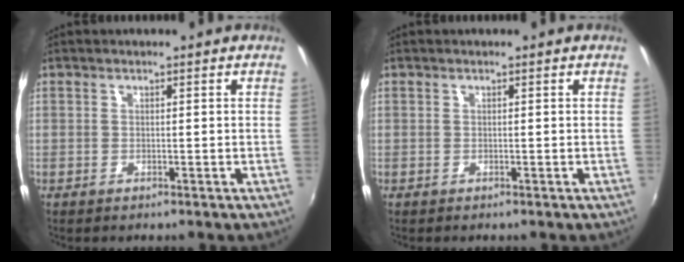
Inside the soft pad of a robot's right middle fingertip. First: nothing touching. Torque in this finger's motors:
{"motor_torque": [0.09, -0.15, -0.01, 0.01]}